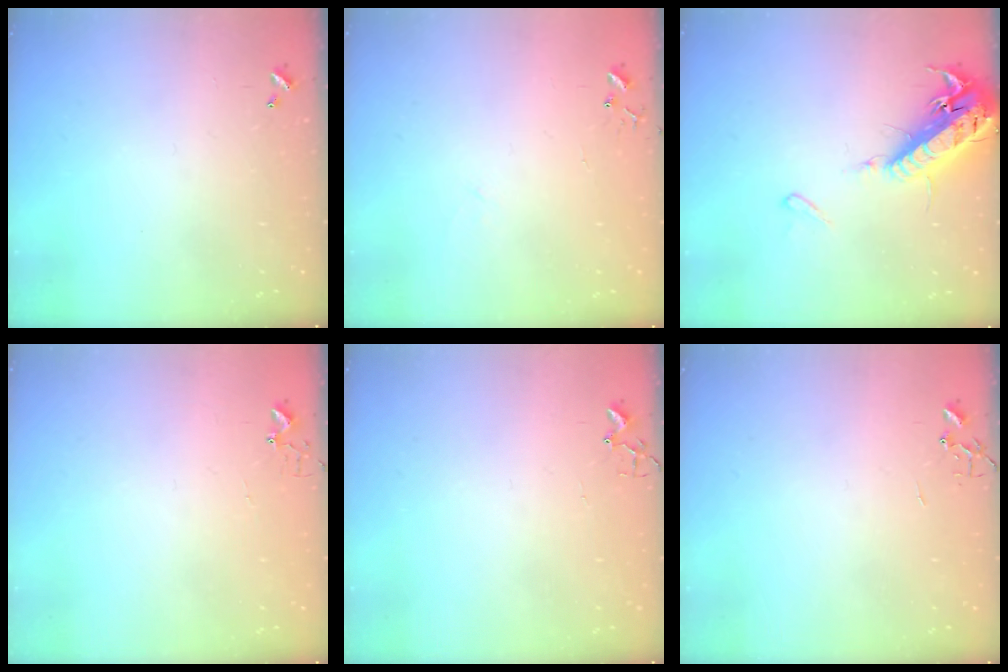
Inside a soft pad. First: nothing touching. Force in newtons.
{"total": 4.6, "press": 4.5, "slide": 0.6}
{"total": 17.4, "press": 16.9, "slide": 4.1}
{"total": 2.7, "press": 2.7, "slide": 0.3}
{"total": 4.0, "press": 3.9, "slide": 0.4}
{"total": 0.0}